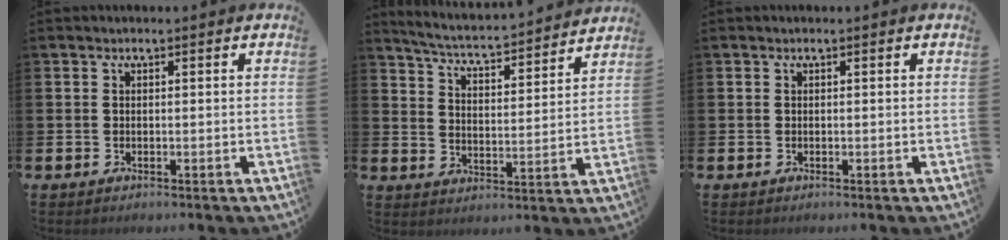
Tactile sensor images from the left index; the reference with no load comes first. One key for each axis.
{"total": 5.1, "fx": 5.0, "fy": 0.1, "fz": 1.0, "tx": -0.049, "ty": -0.045, "tz": 0.081}
{"total": 0.0}